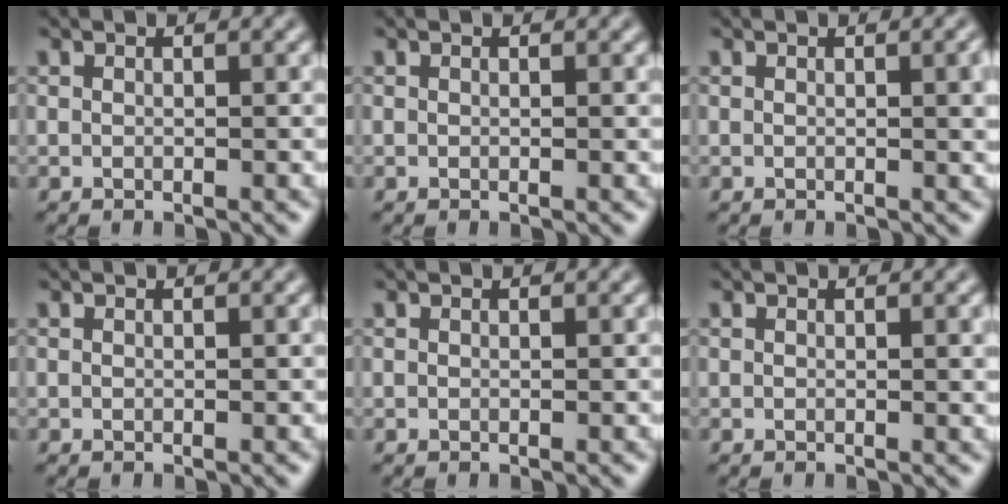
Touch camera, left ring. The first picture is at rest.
{"total": 0.0}
{"total": 1.7, "force": [0.3, 0.4, 1.6], "torque": [-0.019, 0.001, 0.004]}
{"total": 0.0}
{"total": 0.0}
{"total": 0.6, "force": [0.1, 0.1, 0.6], "torque": [-0.006, 0.000, 0.001]}